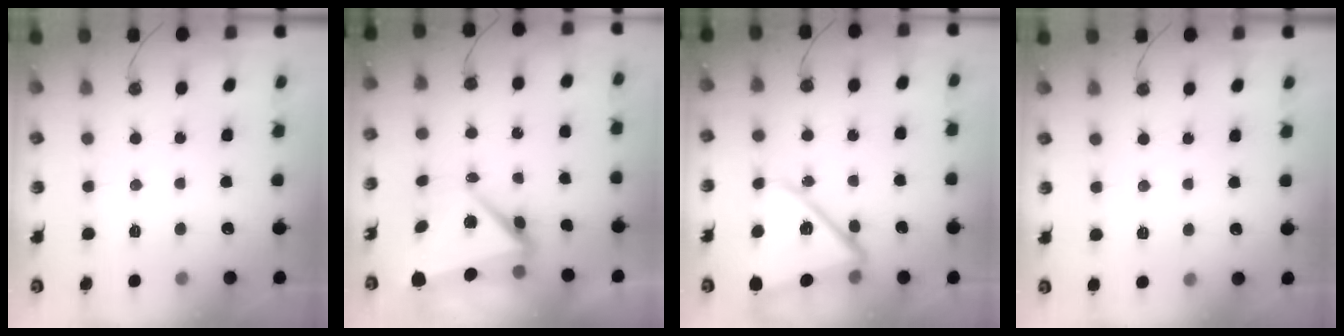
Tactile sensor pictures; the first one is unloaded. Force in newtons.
{"total": 7.8, "press": 7.7, "slide": 1.4}
{"total": 15.4, "press": 15.3, "slide": 1.3}
{"total": 2.1, "press": 1.8, "slide": 1.2}